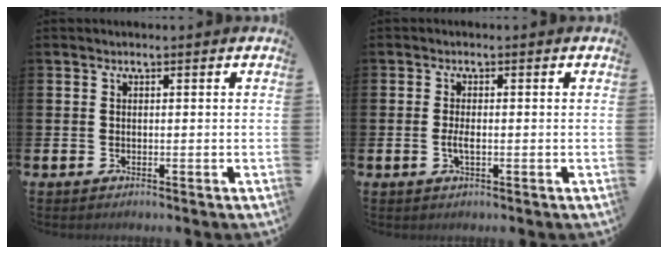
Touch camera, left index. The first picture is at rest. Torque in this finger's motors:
{"motor_torque": [0.44, 0.03, 0.06, 0.10]}